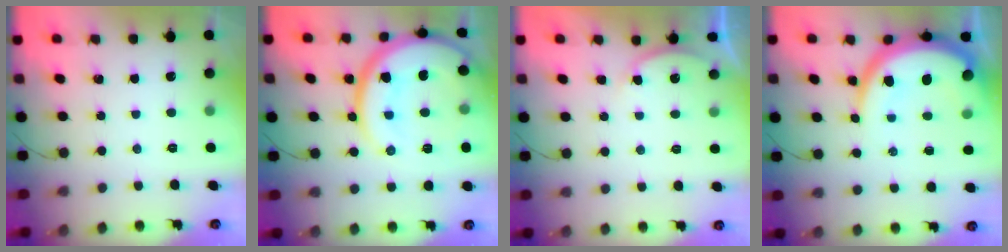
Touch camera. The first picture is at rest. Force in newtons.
{"total": 23.0, "press": 23.0, "slide": 1.6}
{"total": 3.2, "press": 3.1, "slide": 0.6}
{"total": 14.1, "press": 14.0, "slide": 1.4}